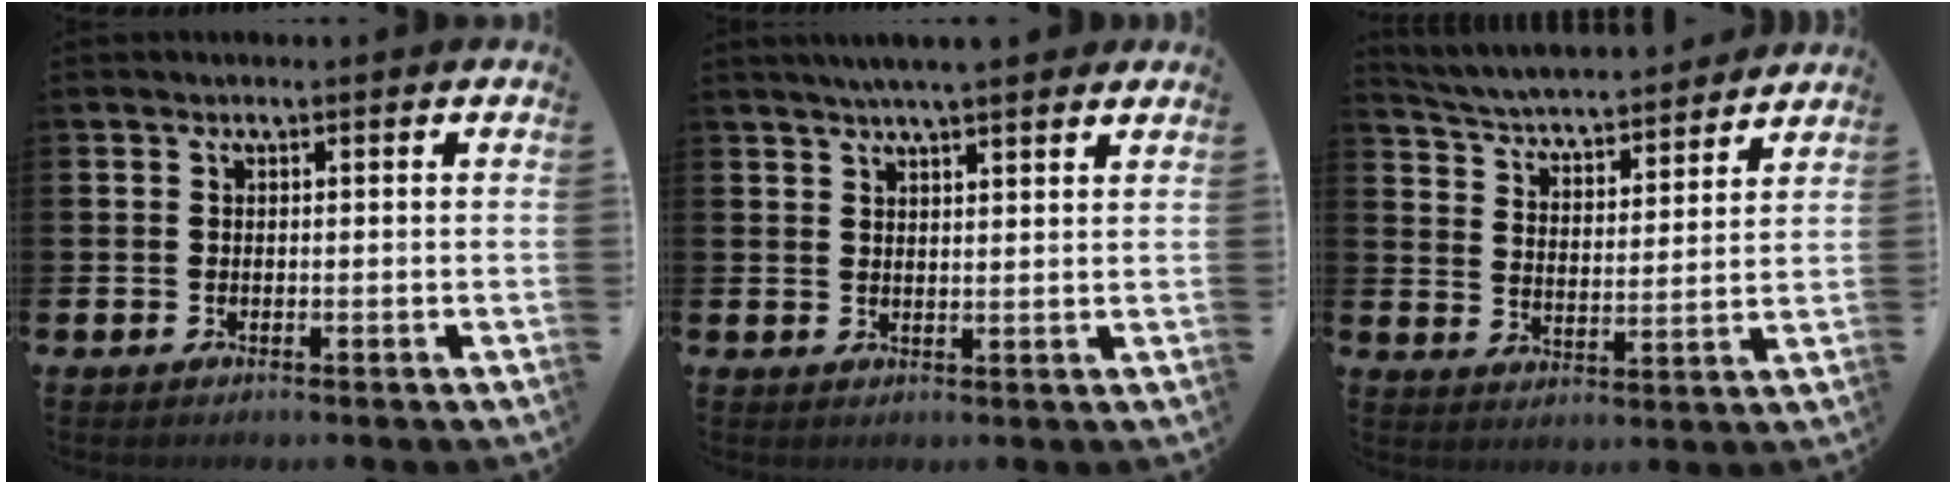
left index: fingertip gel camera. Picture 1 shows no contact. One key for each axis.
{"total": 4.6, "fx": 4.3, "fy": 0.0, "fz": 1.6, "tx": -0.033, "ty": -0.013, "tz": 0.075}
{"total": 4.9, "fx": 4.8, "fy": 0.7, "fz": 1.0, "tx": -0.049, "ty": -0.045, "tz": 0.077}